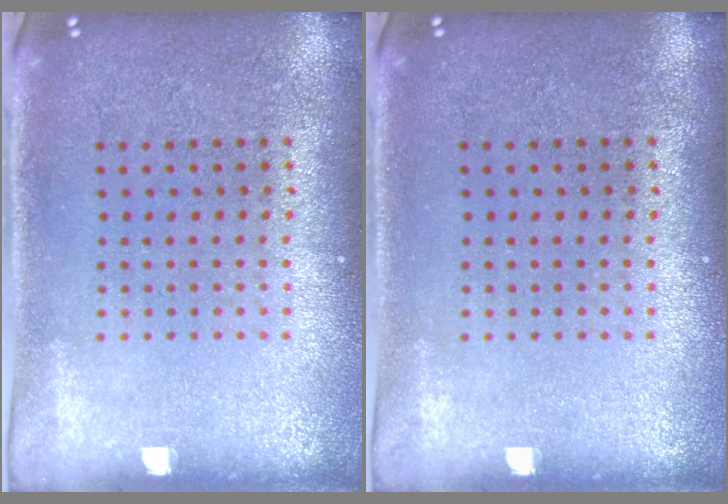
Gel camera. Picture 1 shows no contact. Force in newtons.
{"total": 0.0}